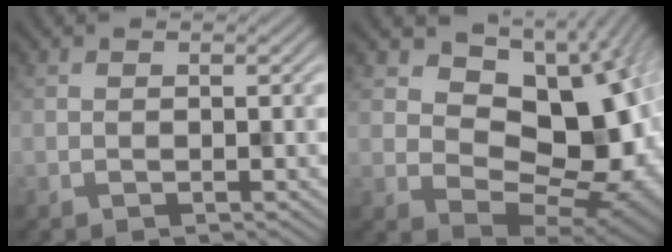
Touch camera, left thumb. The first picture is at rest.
{"total": 13.6, "force": [2.6, 8.9, 9.9], "torque": [-0.146, -0.008, 0.045]}